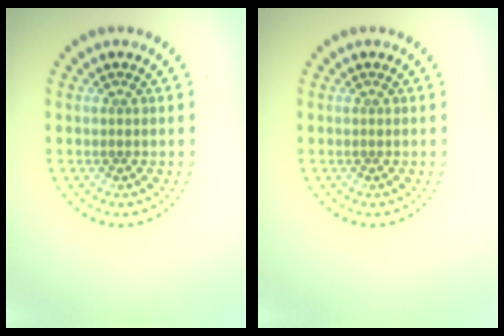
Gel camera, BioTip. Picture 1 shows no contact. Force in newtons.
{"total": 0.0}